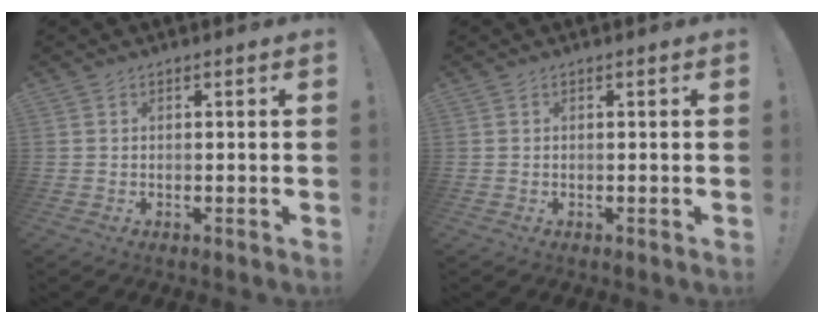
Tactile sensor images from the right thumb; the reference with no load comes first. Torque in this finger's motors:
{"motor_torque": [-0.03, 0.01, 0.06, -0.06, 0.00]}